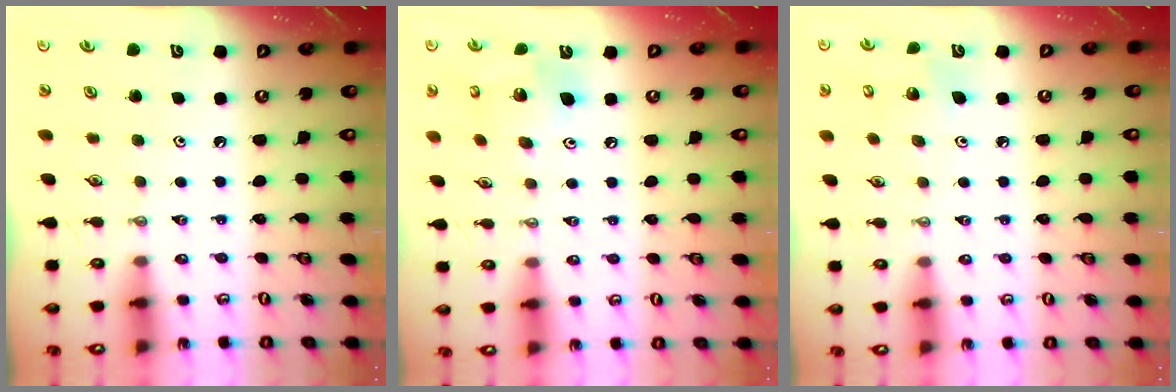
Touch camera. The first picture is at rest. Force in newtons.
{"total": 14.1, "press": 13.8, "slide": 3.1}
{"total": 6.4, "press": 5.9, "slide": 2.4}